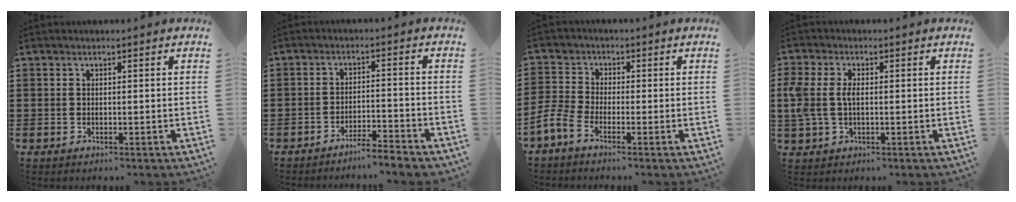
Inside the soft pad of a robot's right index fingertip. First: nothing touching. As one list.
[{"total": 3.9, "force": [-3.7, -0.6, 0.7], "torque": [-0.017, -0.006, -0.078]}, {"total": 3.9, "force": [-2.7, 2.0, 1.9], "torque": [-0.068, -0.002, -0.062]}, {"total": 4.1, "force": [0.0, 2.3, 3.4], "torque": [-0.092, -0.001, -0.008]}]